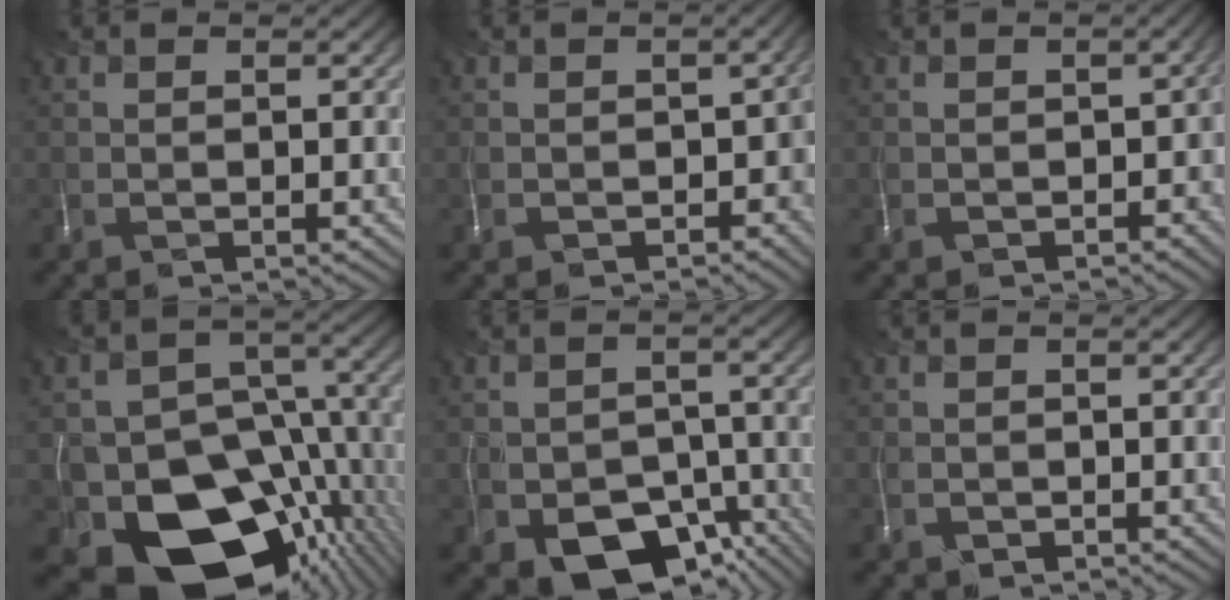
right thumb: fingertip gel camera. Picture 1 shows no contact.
{"total": 4.9, "force": [-2.6, 3.2, 2.6], "torque": [-0.036, -0.022, -0.041]}
{"total": 4.0, "force": [-2.1, 2.7, 2.0], "torque": [-0.027, -0.021, -0.030]}
{"total": 15.3, "force": [-6.6, 11.3, 8.0], "torque": [-0.108, -0.043, -0.097]}
{"total": 9.3, "force": [-5.5, 6.0, 4.4], "torque": [-0.082, -0.034, -0.082]}
{"total": 0.8, "force": [-0.6, 0.5, -0.2], "torque": [-0.003, -0.003, -0.006]}